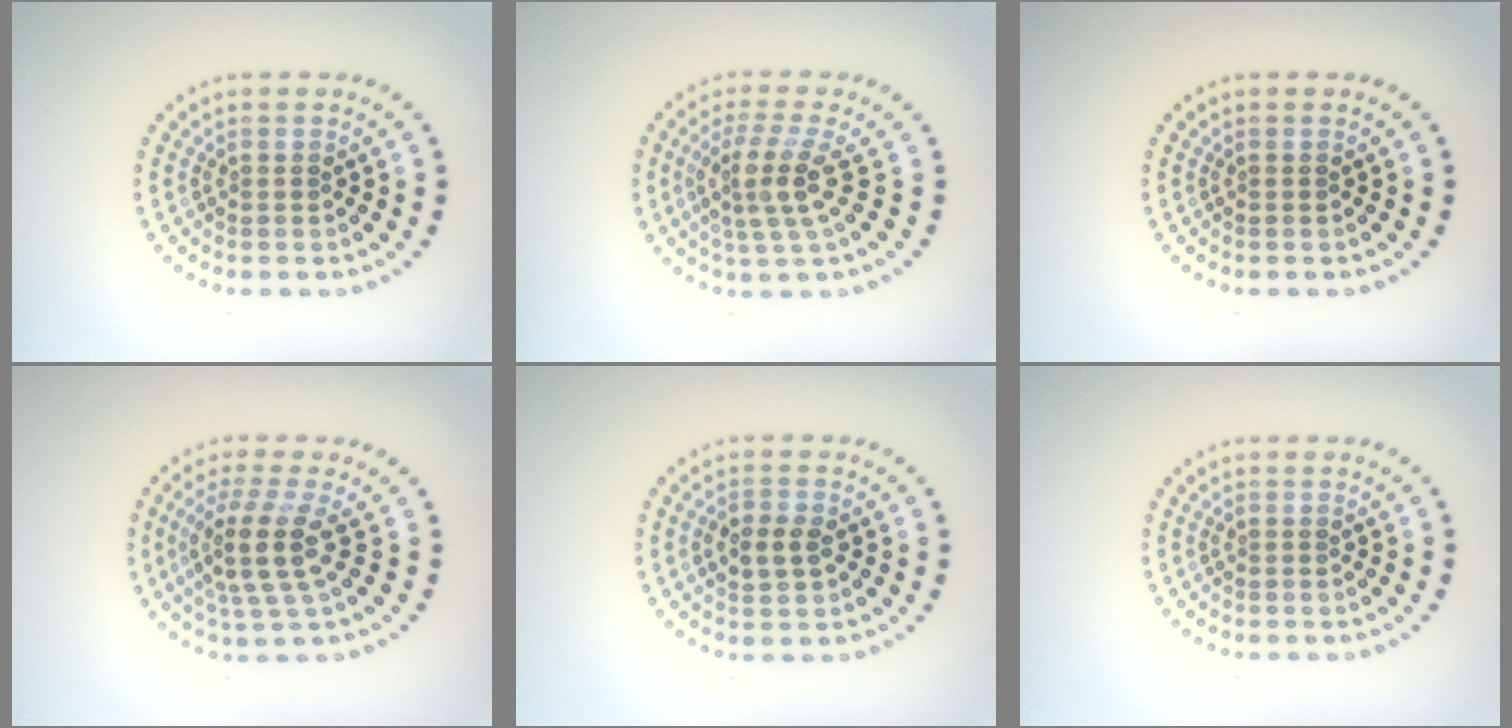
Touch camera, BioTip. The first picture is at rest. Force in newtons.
{"total": 3.6, "press": 2.8, "slide": 2.4}
{"total": 0.0}
{"total": 4.2, "press": 3.2, "slide": 2.8}
{"total": 2.5, "press": 2.5, "slide": 0.1}
{"total": 0.0}